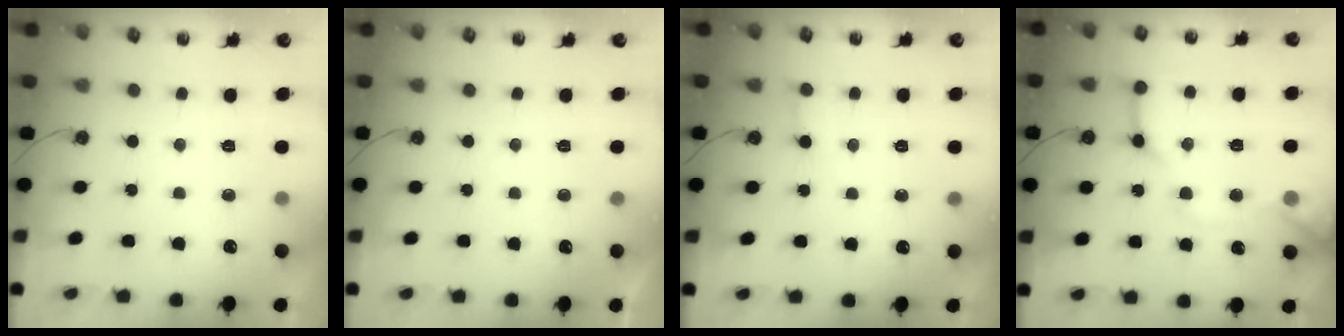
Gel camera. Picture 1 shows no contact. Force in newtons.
{"total": 0.0}
{"total": 3.9, "press": 3.9, "slide": 0.3}
{"total": 12.1, "press": 12.0, "slide": 1.5}